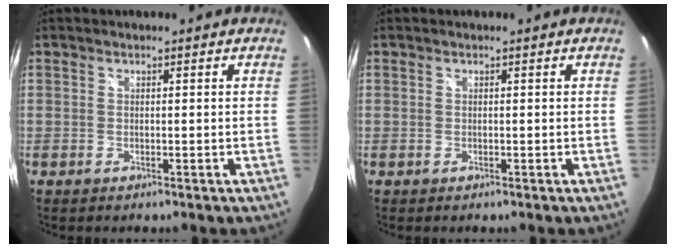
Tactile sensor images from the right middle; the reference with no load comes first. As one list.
[{"total": 0.0}]